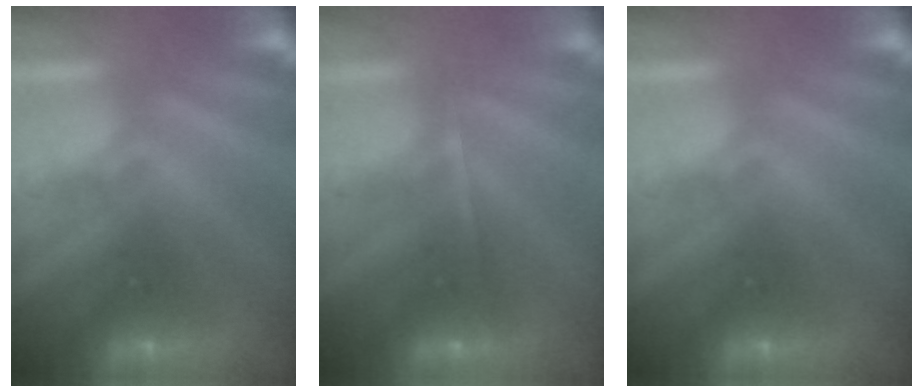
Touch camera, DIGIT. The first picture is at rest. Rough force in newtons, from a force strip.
{"total": 1.7}
{"total": 0.0}